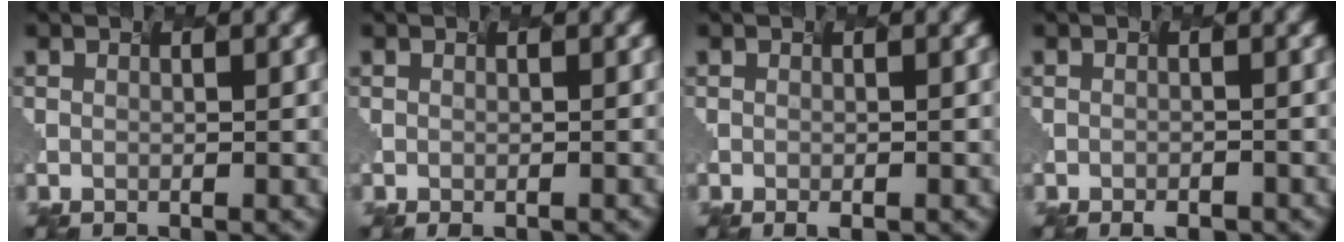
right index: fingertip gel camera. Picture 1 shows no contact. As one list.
[{"total": 0.6, "force": [-0.5, -0.1, 0.3], "torque": [-0.003, 0.001, 0.011]}, {"total": 1.0, "force": [-0.7, -0.1, 0.7], "torque": [-0.010, -0.003, 0.008]}, {"total": 1.7, "force": [-1.5, -0.2, 0.8], "torque": [-0.012, -0.006, 0.010]}]